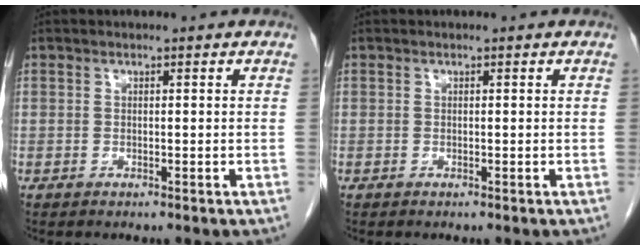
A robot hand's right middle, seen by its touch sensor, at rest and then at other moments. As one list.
[{"total": 0.0}]